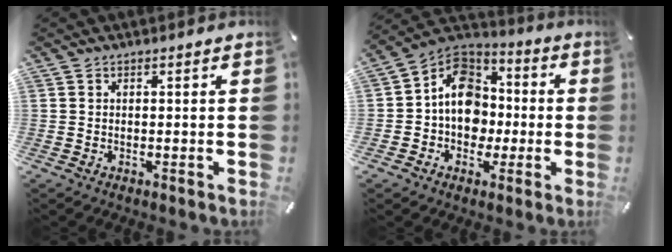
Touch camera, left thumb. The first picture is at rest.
{"total": 12.8, "force": [-1.1, 11.2, 6.1], "torque": [-0.109, 0.019, -0.017]}